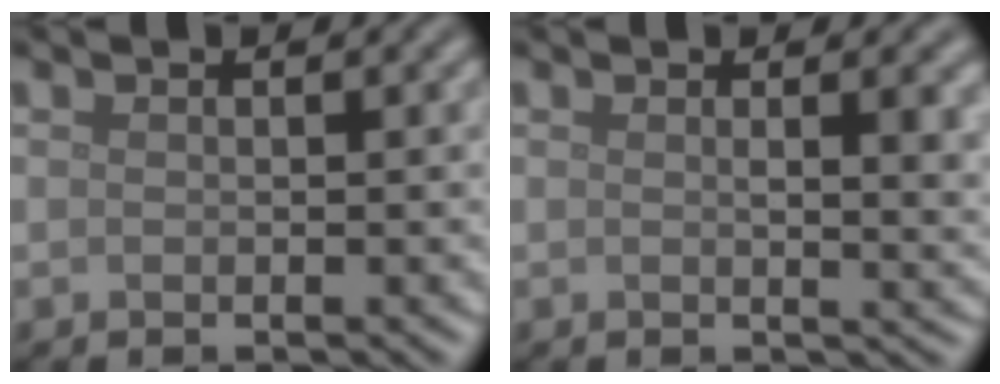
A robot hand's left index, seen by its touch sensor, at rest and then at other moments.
{"total": 3.9, "force": [1.0, 1.3, 3.6], "torque": [-0.038, 0.002, 0.014]}